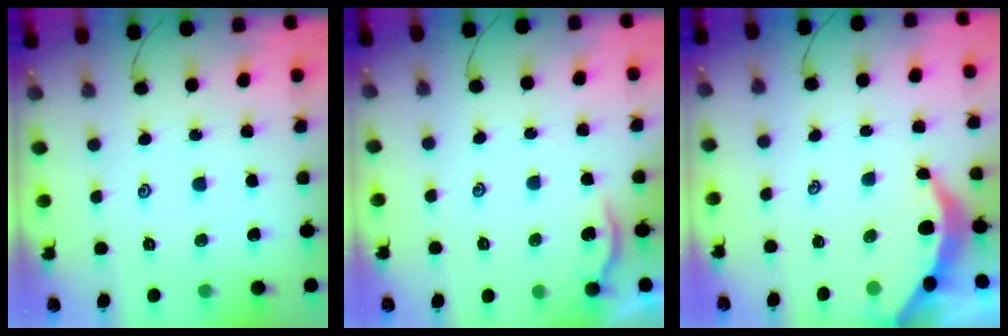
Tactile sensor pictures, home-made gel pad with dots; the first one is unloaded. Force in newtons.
{"total": 2.3, "press": 2.2, "slide": 0.4}
{"total": 3.8, "press": 3.8, "slide": 0.4}